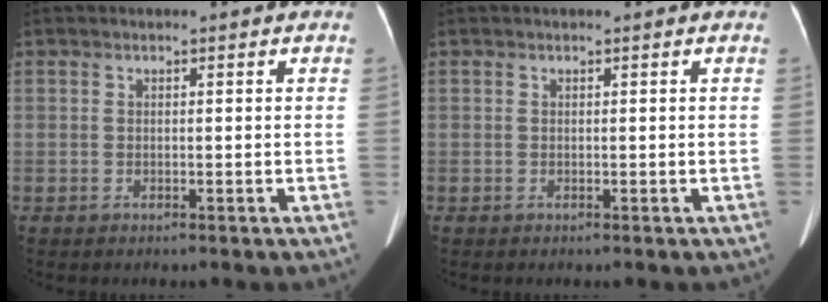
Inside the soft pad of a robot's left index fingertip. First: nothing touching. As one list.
[{"total": 0.0}]